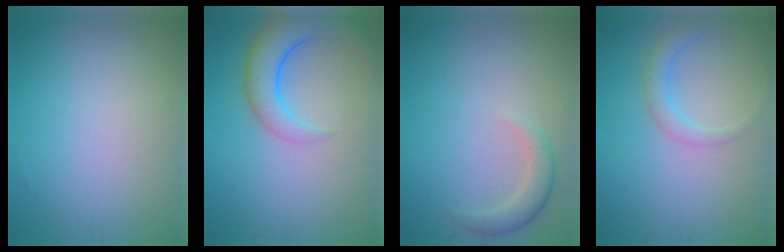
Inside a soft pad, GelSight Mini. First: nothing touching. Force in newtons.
{"total": 5.3, "press": 5.3, "slide": 0.3}
{"total": 2.3, "press": 2.3, "slide": 0.3}
{"total": 2.4, "press": 2.4, "slide": 0.1}